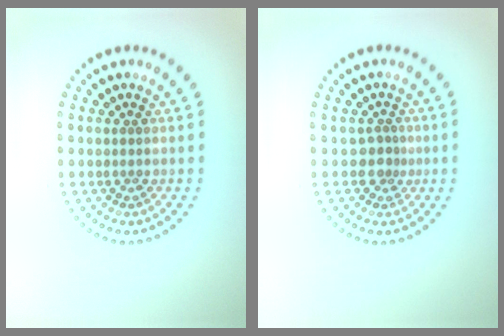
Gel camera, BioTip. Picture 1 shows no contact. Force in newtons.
{"total": 1.3, "press": 0.8, "slide": 1.0}